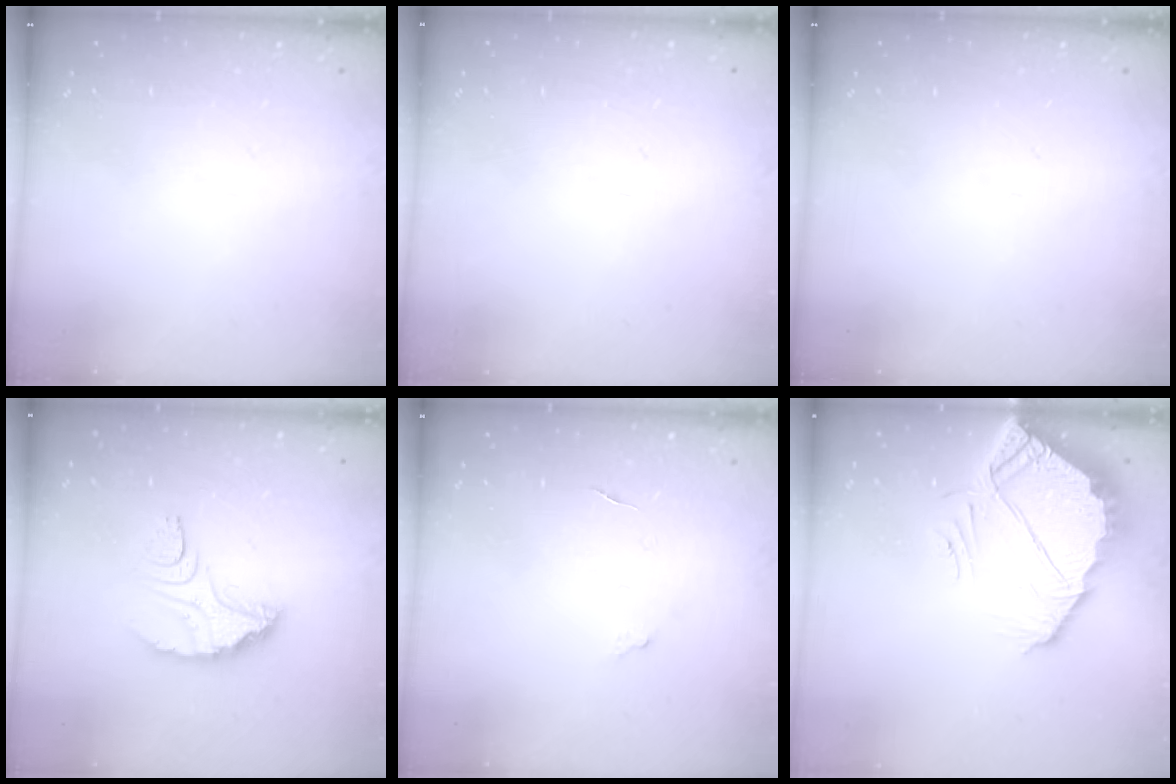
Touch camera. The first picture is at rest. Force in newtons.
{"total": 2.1, "press": 2.1, "slide": 0.1}
{"total": 0.0}
{"total": 9.2, "press": 9.1, "slide": 0.6}
{"total": 2.8, "press": 2.8, "slide": 0.2}
{"total": 6.7, "press": 6.7, "slide": 0.3}